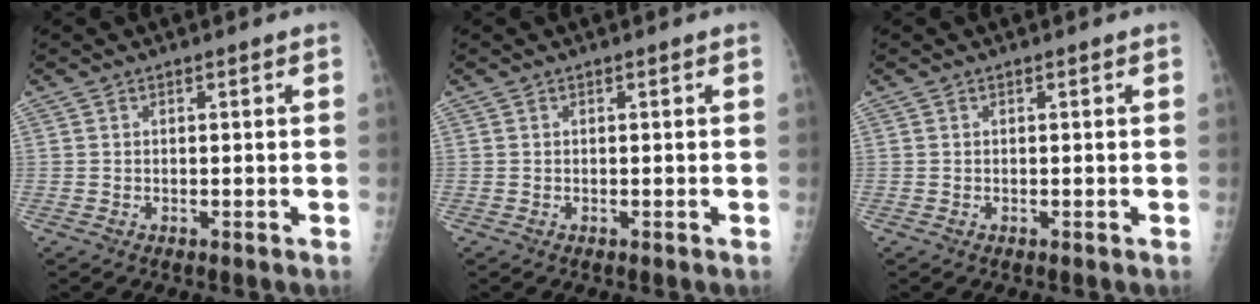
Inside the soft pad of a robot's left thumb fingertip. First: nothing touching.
{"total": 0.0}
{"total": 0.0}